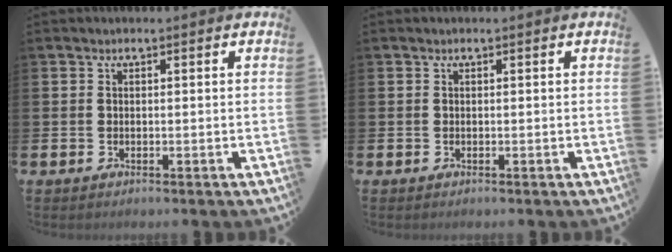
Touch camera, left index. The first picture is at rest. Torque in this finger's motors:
{"motor_torque": [-0.05, 0.00, 0.02, -0.01]}